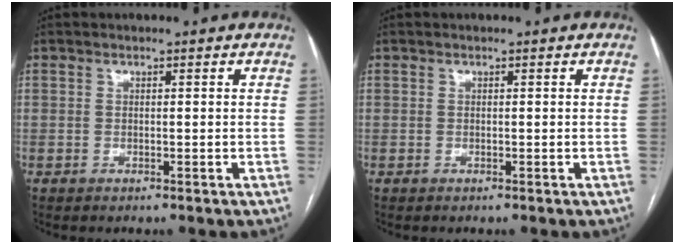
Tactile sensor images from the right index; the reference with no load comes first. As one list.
[{"total": 0.0}]